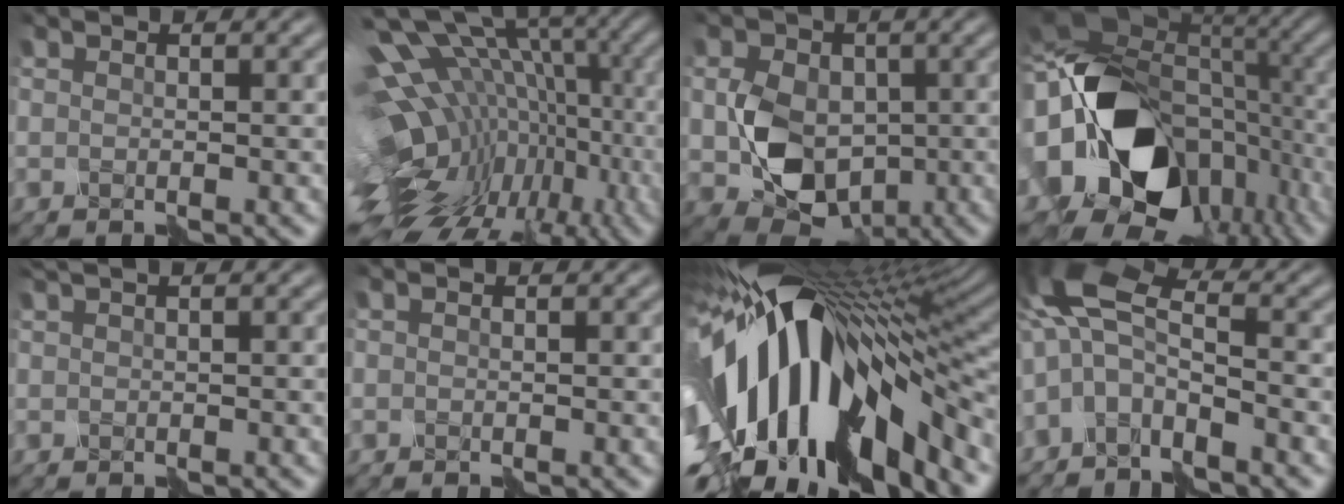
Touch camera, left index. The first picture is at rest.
{"total": 15.1, "force": [-2.5, 9.6, 11.3], "torque": [-0.158, 0.038, -0.007]}
{"total": 6.6, "force": [-1.3, 4.9, 4.1], "torque": [-0.080, 0.005, -0.020]}
{"total": 21.1, "force": [-5.5, 16.1, 12.5], "torque": [-0.228, -0.044, -0.078]}
{"total": 1.2, "force": [0.8, 0.3, 0.8], "torque": [-0.011, 0.011, 0.009]}
{"total": 0.0}
{"total": 16.3, "force": [-3.5, 8.6, 13.4], "torque": [-0.250, 0.003, -0.055]}
{"total": 5.5, "force": [-2.5, 2.4, 4.3], "torque": [-0.092, 0.026, -0.056]}